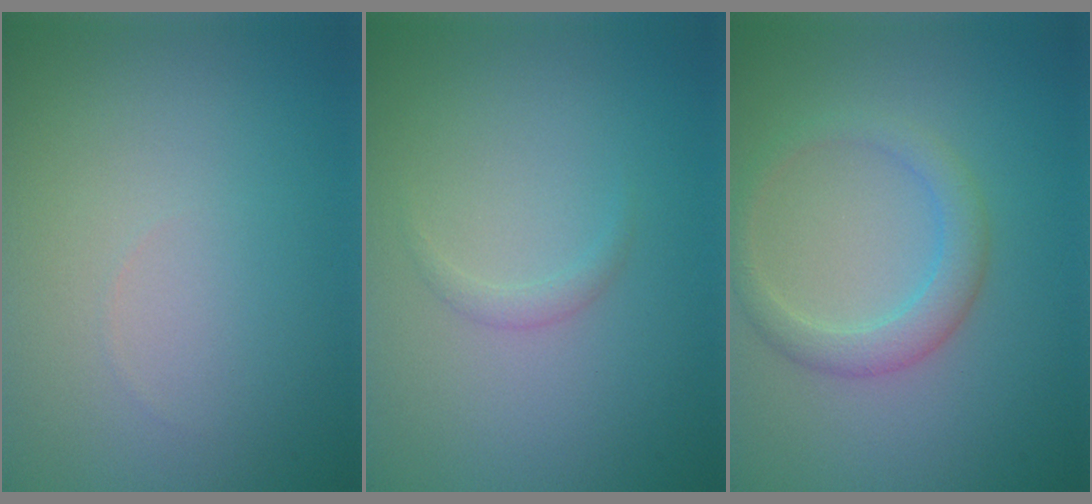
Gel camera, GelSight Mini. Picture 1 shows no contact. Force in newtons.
{"total": 0.8, "press": 0.8, "slide": 0.1}
{"total": 2.7, "press": 2.7, "slide": 0.0}